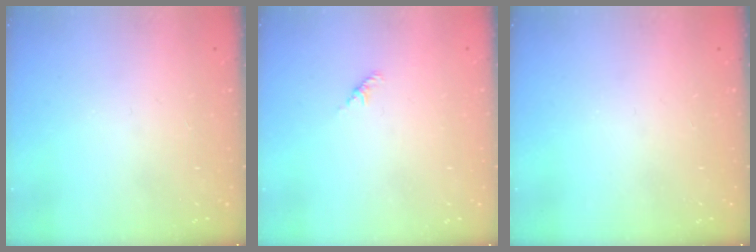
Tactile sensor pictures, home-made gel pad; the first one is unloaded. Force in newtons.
{"total": 1.8, "press": 1.7, "slide": 0.6}
{"total": 0.0}